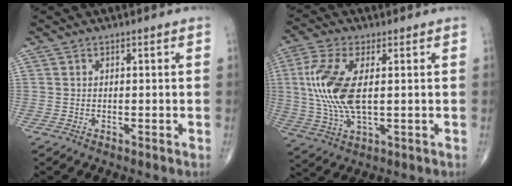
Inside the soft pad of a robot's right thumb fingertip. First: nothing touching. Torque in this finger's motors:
{"motor_torque": [0.92, 2.97, 0.78, -0.54, 0.50]}